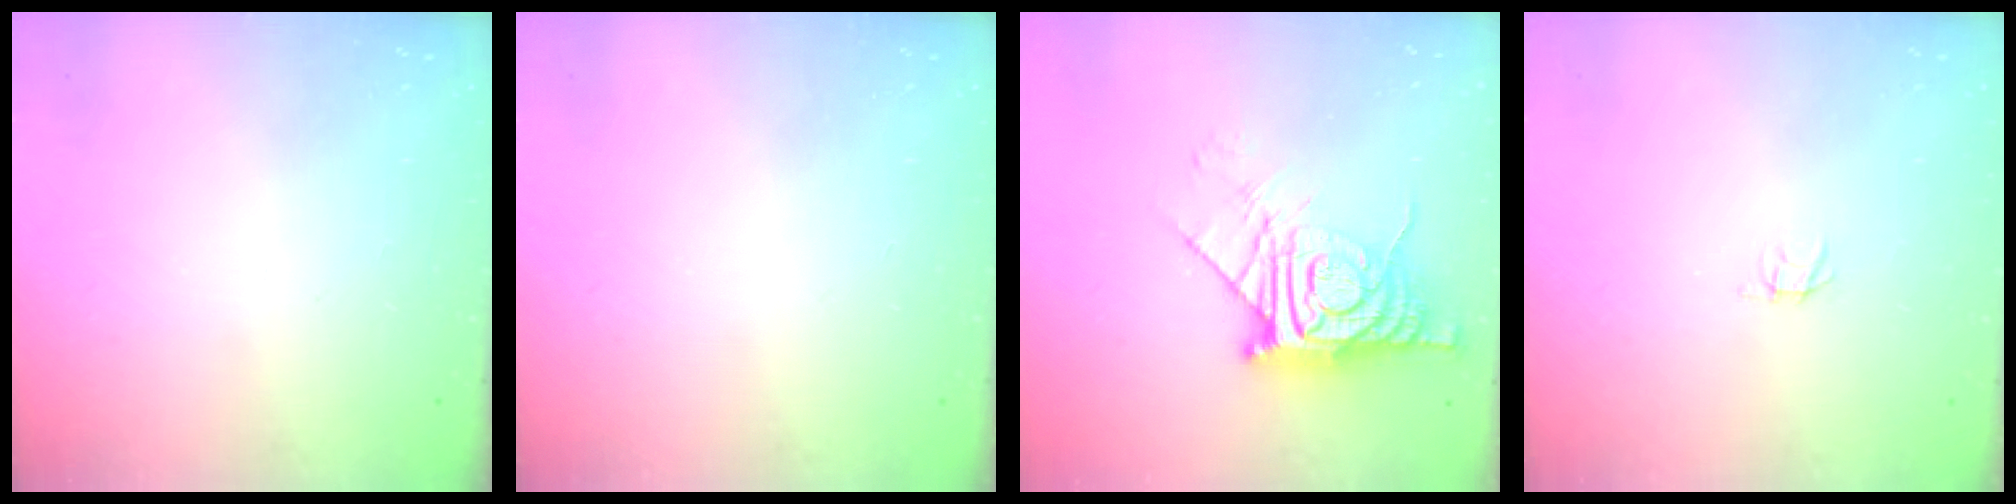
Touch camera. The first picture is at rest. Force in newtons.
{"total": 0.0}
{"total": 14.3, "press": 14.2, "slide": 1.6}
{"total": 1.8, "press": 1.8, "slide": 0.1}